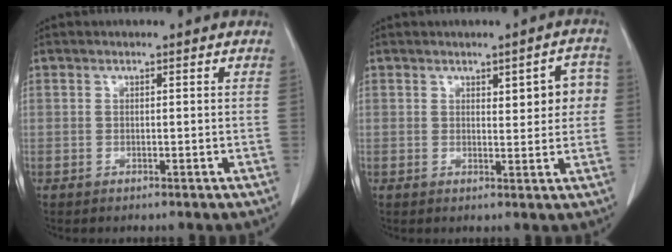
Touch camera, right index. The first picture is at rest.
{"total": 5.3, "force": [1.2, 1.8, 4.9], "torque": [-0.053, 0.013, 0.017]}